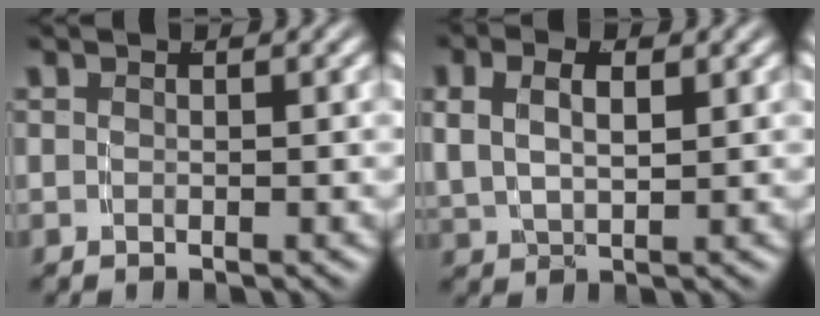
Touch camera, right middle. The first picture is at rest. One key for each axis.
{"total": 4.8, "fx": 1.5, "fy": 3.3, "fz": 3.2, "tx": -0.059, "ty": 0.007, "tz": 0.025}